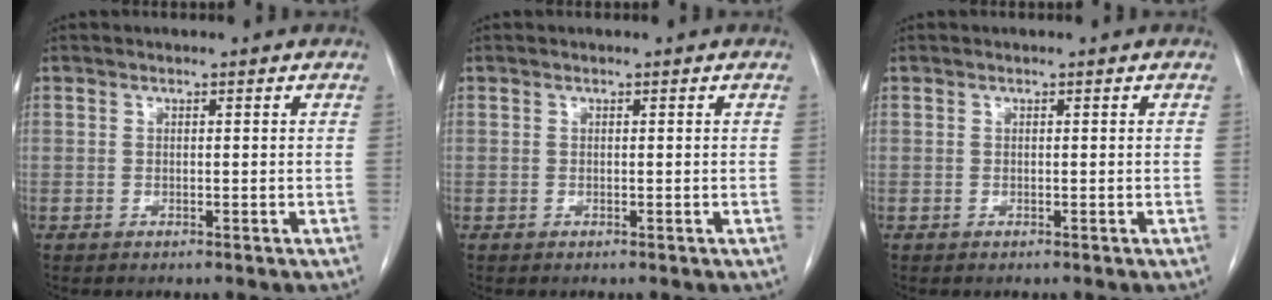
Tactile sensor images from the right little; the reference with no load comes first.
{"total": 0.0}
{"total": 0.0}